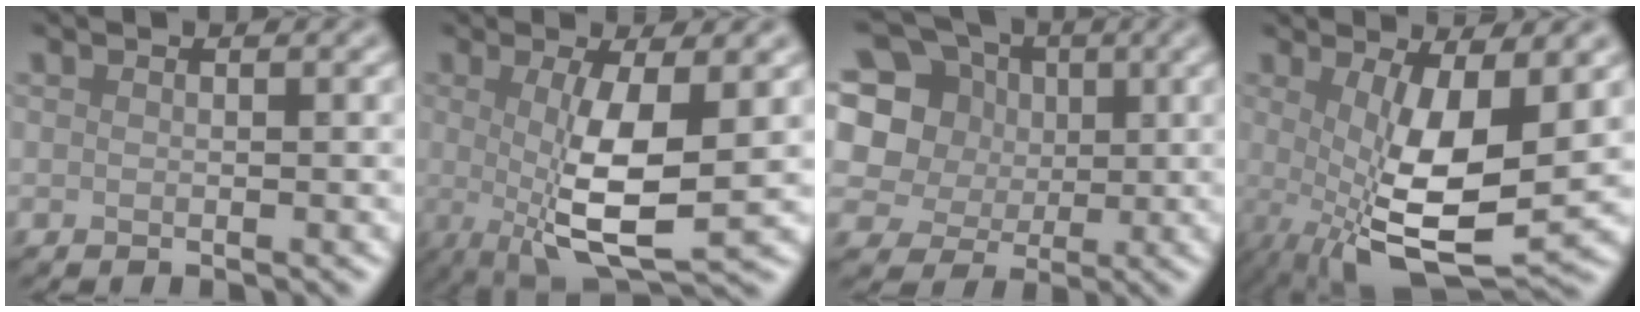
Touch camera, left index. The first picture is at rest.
{"total": 7.0, "force": [0.1, 1.8, 6.8], "torque": [-0.122, -0.012, 0.003]}
{"total": 13.4, "force": [4.4, 11.2, 5.8], "torque": [-0.151, 0.047, 0.070]}
{"total": 8.8, "force": [0.0, 2.8, 8.3], "torque": [-0.155, -0.018, 0.006]}